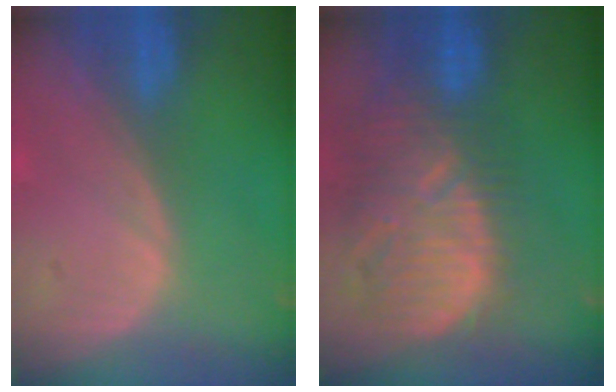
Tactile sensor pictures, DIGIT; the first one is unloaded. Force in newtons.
{"total": 12.6, "press": 11.2, "slide": 5.8}